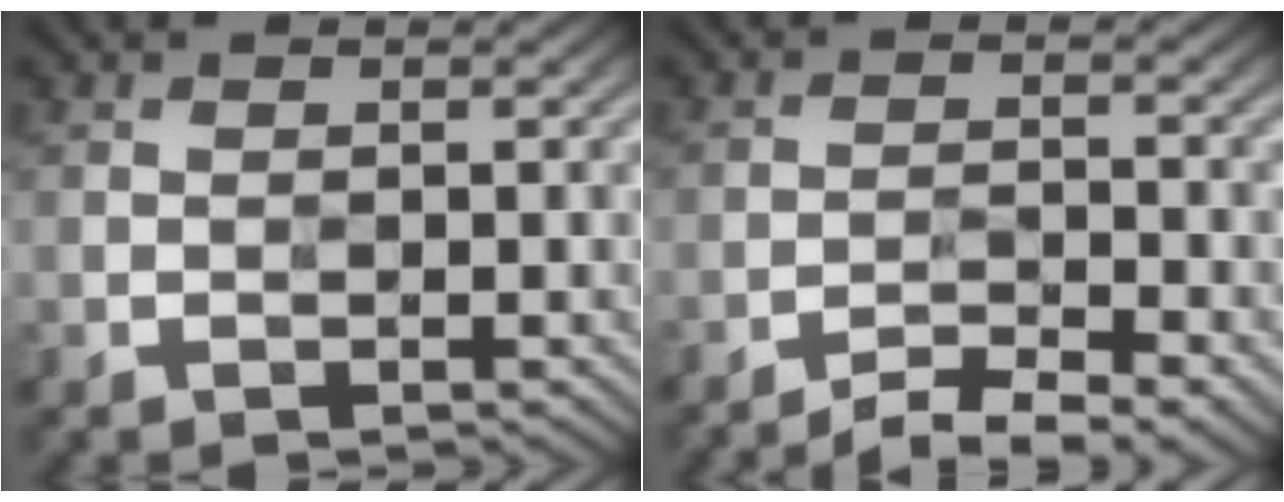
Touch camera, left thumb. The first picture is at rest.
{"total": 4.9, "force": [-4.0, 0.7, 2.8], "torque": [-0.051, 0.003, -0.071]}